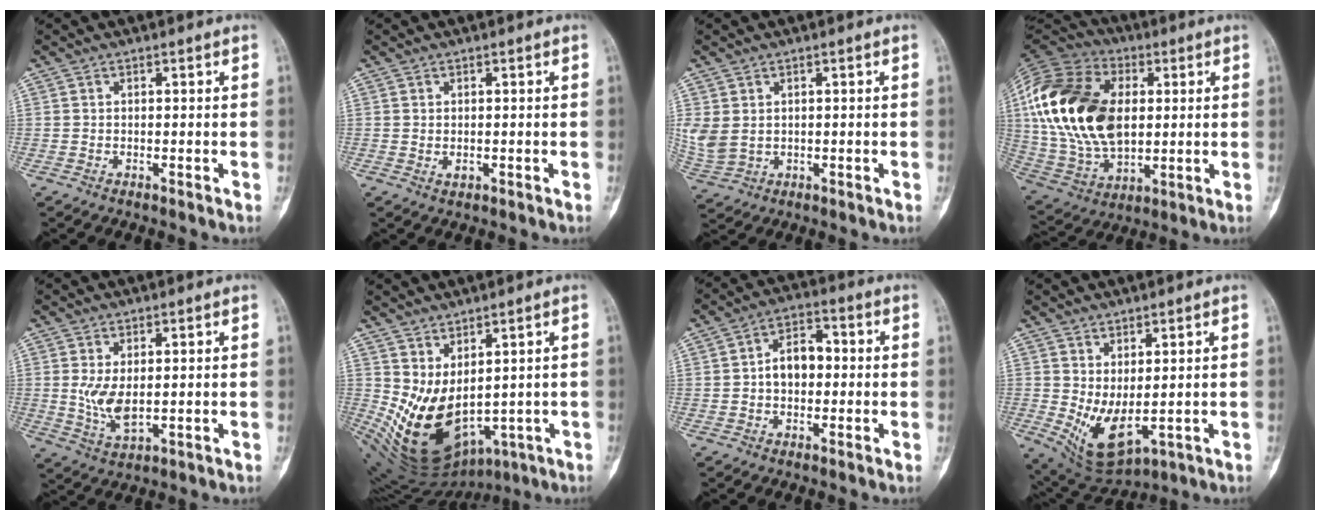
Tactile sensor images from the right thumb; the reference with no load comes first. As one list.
[{"total": 1.1, "force": [-0.1, 0.8, 0.8], "torque": [-0.009, -0.002, 0.001]}, {"total": 5.8, "force": [0.9, 4.3, 3.7], "torque": [-0.089, -0.001, 0.032]}, {"total": 26.5, "force": [3.9, 16.5, 20.4], "torque": [-0.403, -0.010, 0.070]}, {"total": 5.8, "force": [0.4, 2.8, 5.1], "torque": [-0.097, -0.013, 0.018]}, {"total": 13.9, "force": [0.9, 8.0, 11.3], "torque": [-0.179, -0.033, 0.055]}, {"total": 7.1, "force": [-0.1, 4.8, 5.2], "torque": [-0.070, 0.022, -0.010]}, {"total": 9.3, "force": [-0.3, 4.5, 8.2], "torque": [-0.138, -0.015, 0.023]}]